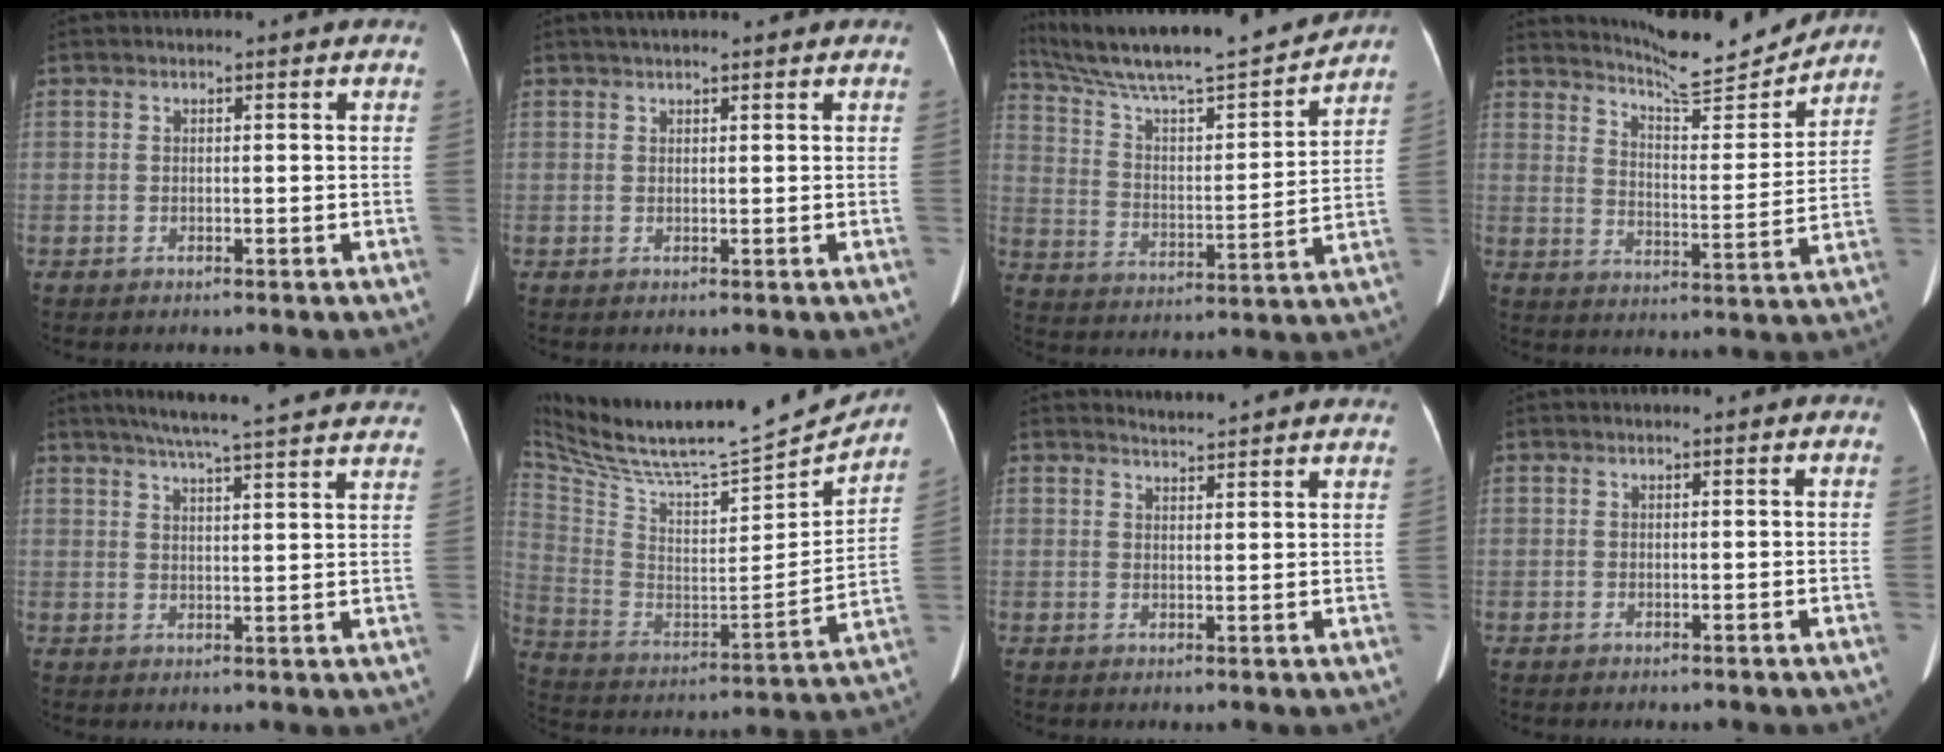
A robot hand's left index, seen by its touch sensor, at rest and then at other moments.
{"total": 2.0, "force": [1.4, 0.5, 1.4], "torque": [-0.018, 0.024, 0.023]}
{"total": 19.2, "force": [17.1, 0.9, 8.7], "torque": [-0.157, 0.004, 0.277]}
{"total": 12.1, "force": [11.7, 0.0, 2.8], "torque": [-0.050, -0.023, 0.173]}
{"total": 23.8, "force": [21.6, 1.0, 10.0], "torque": [-0.153, -0.009, 0.264]}
{"total": 25.8, "force": [23.4, 3.1, 10.5], "torque": [-0.210, -0.047, 0.367]}
{"total": 7.3, "force": [7.2, 0.0, 1.0], "torque": [-0.016, 0.005, 0.075]}
{"total": 0.0}